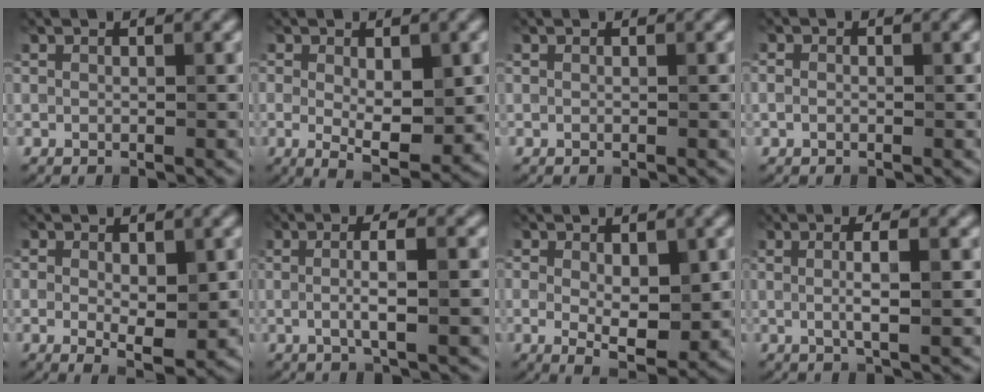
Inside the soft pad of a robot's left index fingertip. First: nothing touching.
{"total": 5.3, "force": [-0.1, 2.3, 4.8], "torque": [-0.076, -0.009, 0.002]}
{"total": 0.0}
{"total": 0.9, "force": [-0.3, 0.7, 0.5], "torque": [-0.011, 0.000, -0.007]}
{"total": 4.2, "force": [-0.2, 2.0, 3.7], "torque": [-0.056, -0.008, 0.003]}
{"total": 5.1, "force": [0.0, 1.2, 5.0], "torque": [-0.083, 0.002, -0.002]}
{"total": 5.7, "force": [-0.2, 2.8, 5.0], "torque": [-0.079, -0.010, 0.002]}
{"total": 4.1, "force": [0.2, 1.0, 4.0], "torque": [-0.064, 0.001, 0.004]}